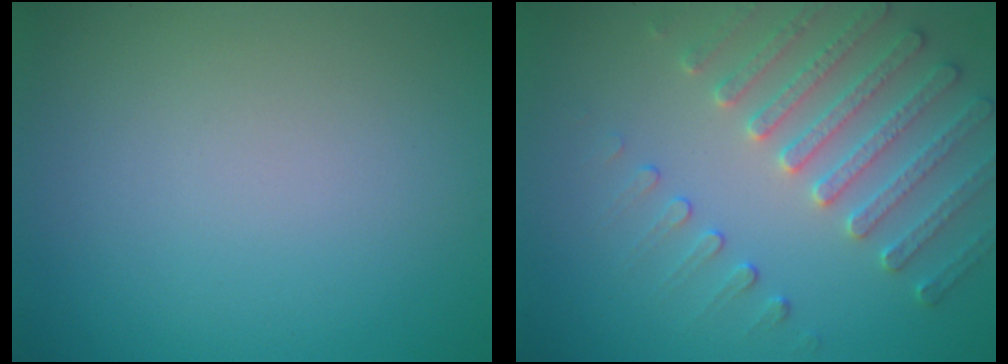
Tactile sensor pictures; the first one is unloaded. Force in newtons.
{"total": 4.0, "press": 3.9, "slide": 0.2}